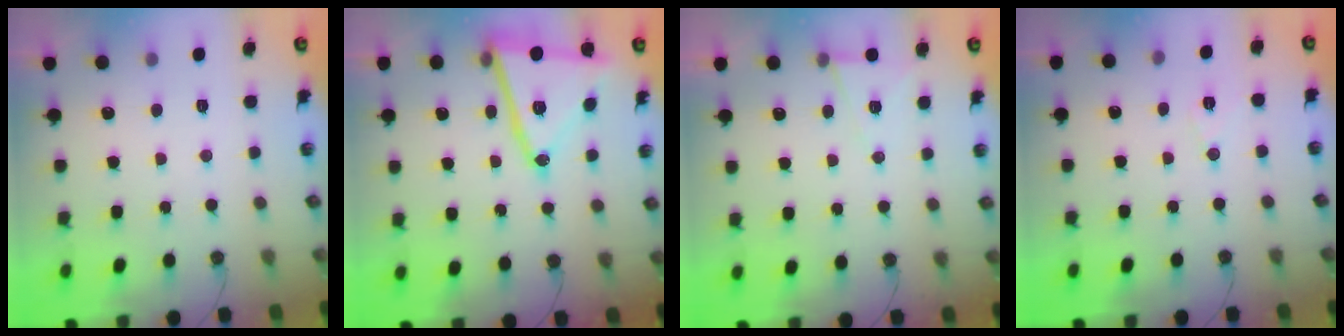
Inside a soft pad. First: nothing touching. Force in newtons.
{"total": 18.0, "press": 17.8, "slide": 2.2}
{"total": 6.5, "press": 4.8, "slide": 4.4}
{"total": 7.1, "press": 5.5, "slide": 4.5}